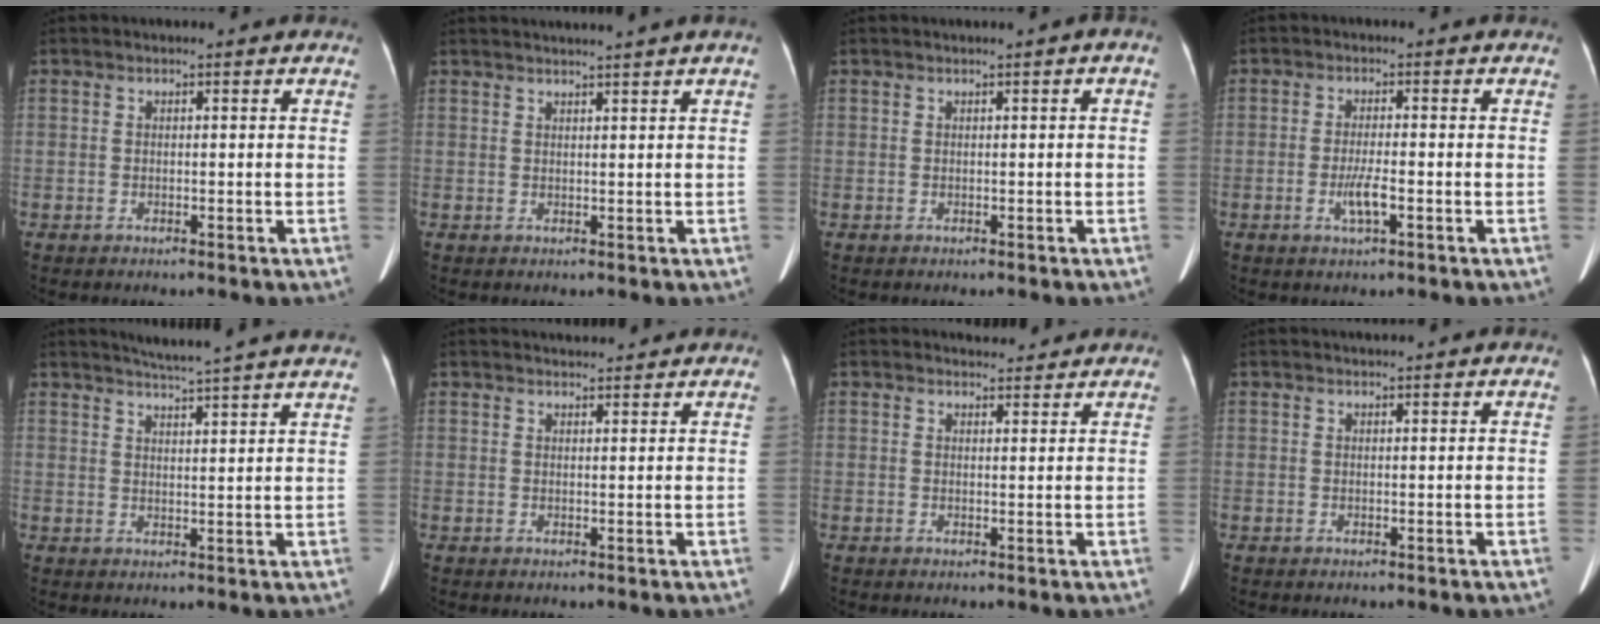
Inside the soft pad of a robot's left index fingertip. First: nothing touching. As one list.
[{"total": 4.1, "force": [3.5, -1.4, 1.7], "torque": [-0.018, 0.014, 0.047]}, {"total": 0.7, "force": [-0.1, 0.0, 0.7], "torque": [-0.013, 0.002, -0.001]}, {"total": 3.3, "force": [-1.2, 0.4, 3.0], "torque": [-0.063, -0.004, -0.022]}, {"total": 9.9, "force": [9.0, -1.3, 4.0], "torque": [-0.063, 0.003, 0.109]}, {"total": 2.4, "force": [2.4, 0.1, 0.2], "torque": [-0.009, 0.015, 0.036]}, {"total": 2.0, "force": [2.0, 0.5, -0.1], "torque": [-0.005, 0.001, 0.028]}, {"total": 0.7, "force": [0.7, -0.2, 0.1], "torque": [-0.008, 0.004, 0.017]}]